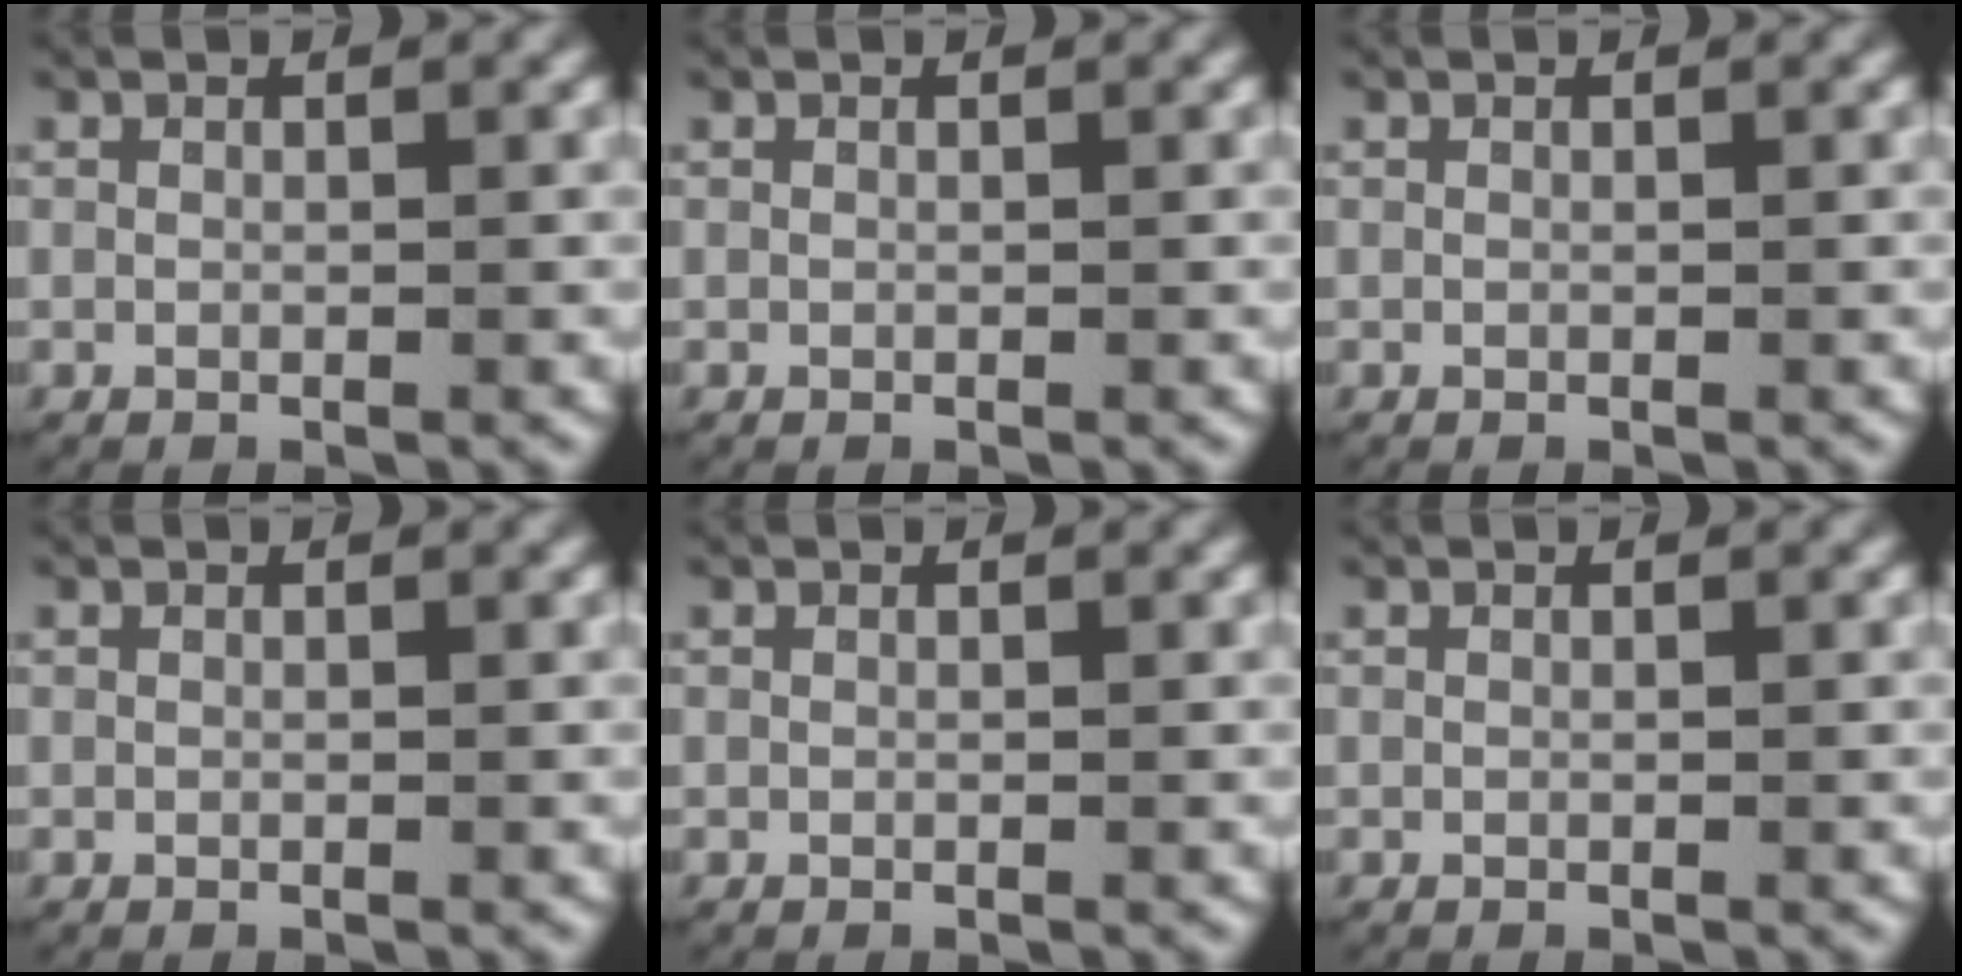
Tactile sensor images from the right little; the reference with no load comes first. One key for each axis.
{"total": 0.0}
{"total": 0.0}
{"total": 0.0}
{"total": 0.0}
{"total": 0.0}